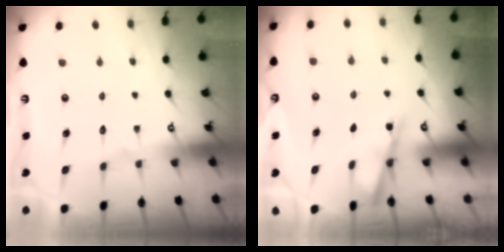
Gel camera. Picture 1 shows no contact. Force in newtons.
{"total": 2.9, "press": 2.8, "slide": 0.4}